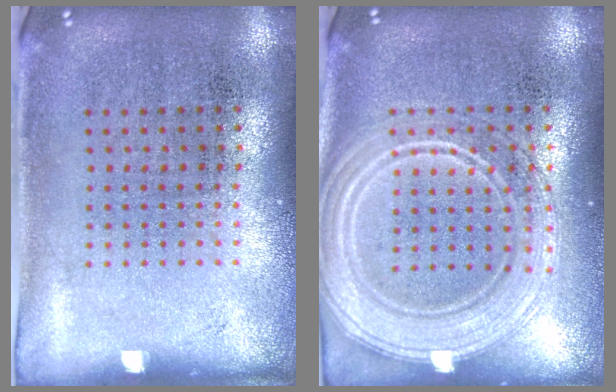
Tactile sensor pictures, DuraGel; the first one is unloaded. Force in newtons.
{"total": 3.7, "press": 3.6, "slide": 0.6}